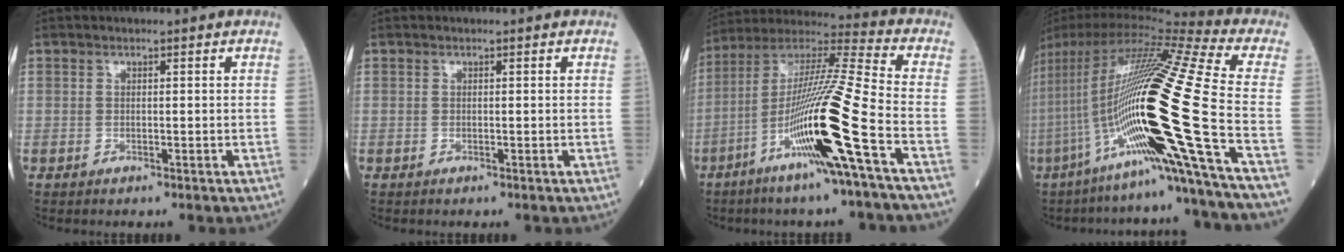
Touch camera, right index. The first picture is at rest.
{"total": 0.0}
{"total": 18.3, "force": [-7.0, -1.6, 16.8], "torque": [-0.328, -0.017, -0.137]}
{"total": 31.3, "force": [-8.3, -0.5, 30.1], "torque": [-0.557, -0.025, -0.165]}